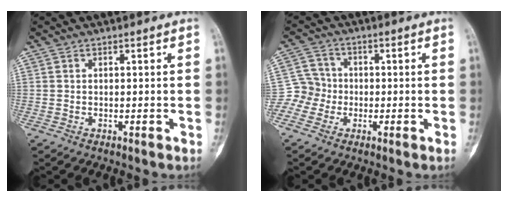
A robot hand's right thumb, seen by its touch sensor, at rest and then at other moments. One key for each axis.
{"total": 5.7, "fx": -1.6, "fy": 5.4, "fz": 1.0, "tx": 0.006, "ty": 0.015, "tz": -0.039}